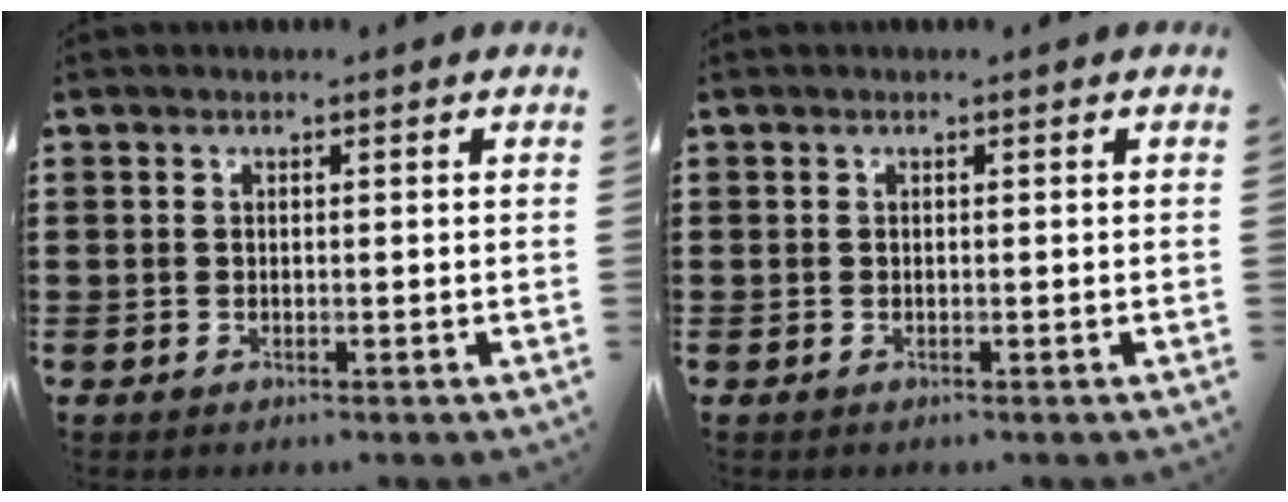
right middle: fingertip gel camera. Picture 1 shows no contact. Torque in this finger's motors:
{"motor_torque": [-2.14, 0.00, 0.06, 0.01]}